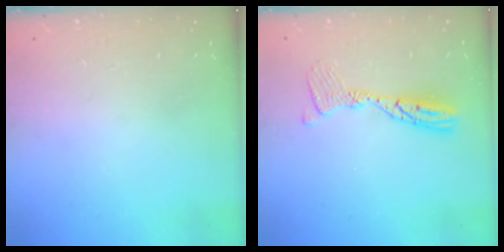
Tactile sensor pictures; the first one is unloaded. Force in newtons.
{"total": 10.8, "press": 10.8, "slide": 1.0}